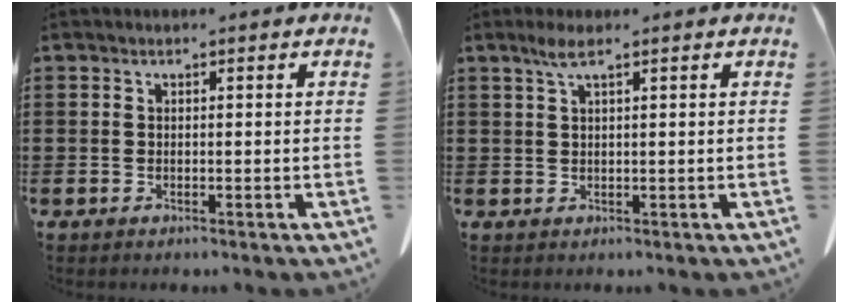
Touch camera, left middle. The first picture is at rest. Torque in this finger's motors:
{"motor_torque": [0.51, 0.22, 0.07, 0.03]}